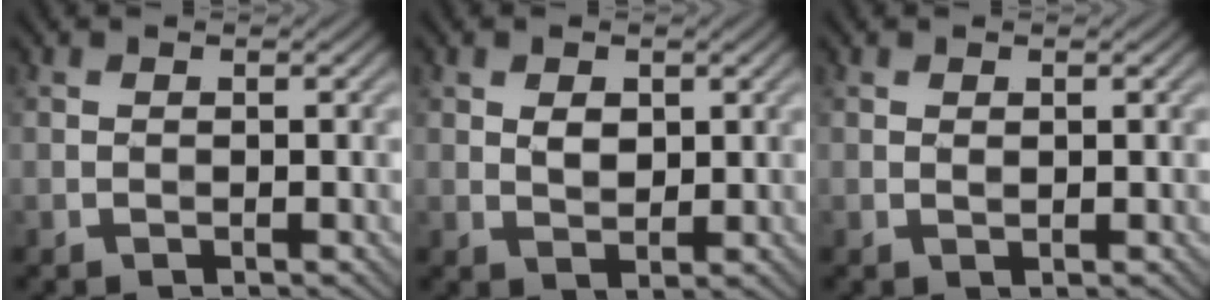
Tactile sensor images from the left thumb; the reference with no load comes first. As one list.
[{"total": 2.3, "force": [0.8, 1.5, 1.5], "torque": [-0.033, -0.003, 0.017]}, {"total": 0.5, "force": [0.3, 0.2, 0.4], "torque": [-0.008, -0.002, 0.005]}]